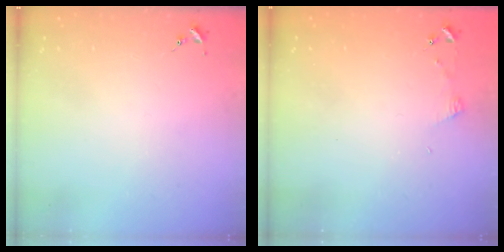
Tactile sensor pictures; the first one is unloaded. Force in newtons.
{"total": 3.6, "press": 3.6, "slide": 0.4}